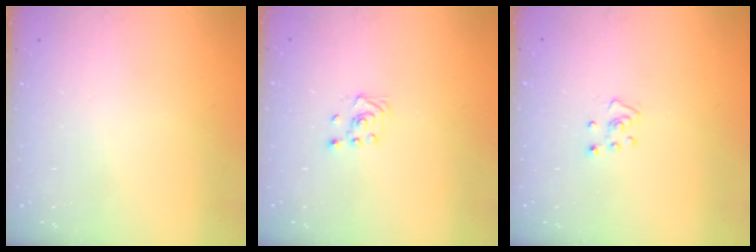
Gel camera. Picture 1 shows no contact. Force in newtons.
{"total": 1.9, "press": 1.8, "slide": 0.6}
{"total": 4.0, "press": 4.0, "slide": 0.4}